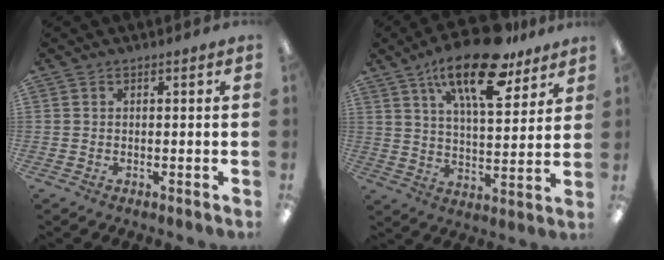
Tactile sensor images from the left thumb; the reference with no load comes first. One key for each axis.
{"total": 18.7, "fx": 12.5, "fy": 6.9, "fz": 12.1, "tx": -0.197, "ty": -0.061, "tz": 0.205}